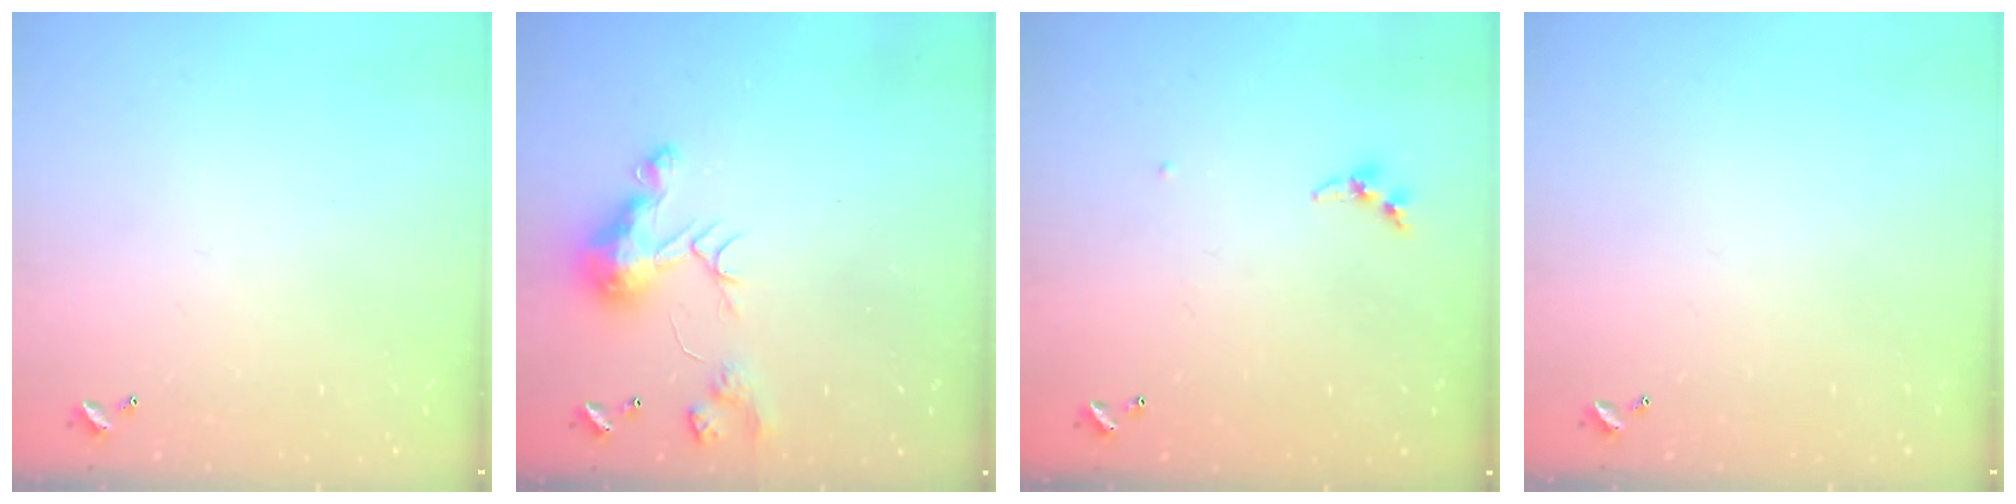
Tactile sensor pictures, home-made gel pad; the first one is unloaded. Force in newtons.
{"total": 11.0, "press": 11.0, "slide": 0.7}
{"total": 4.0, "press": 3.9, "slide": 0.5}
{"total": 0.0}